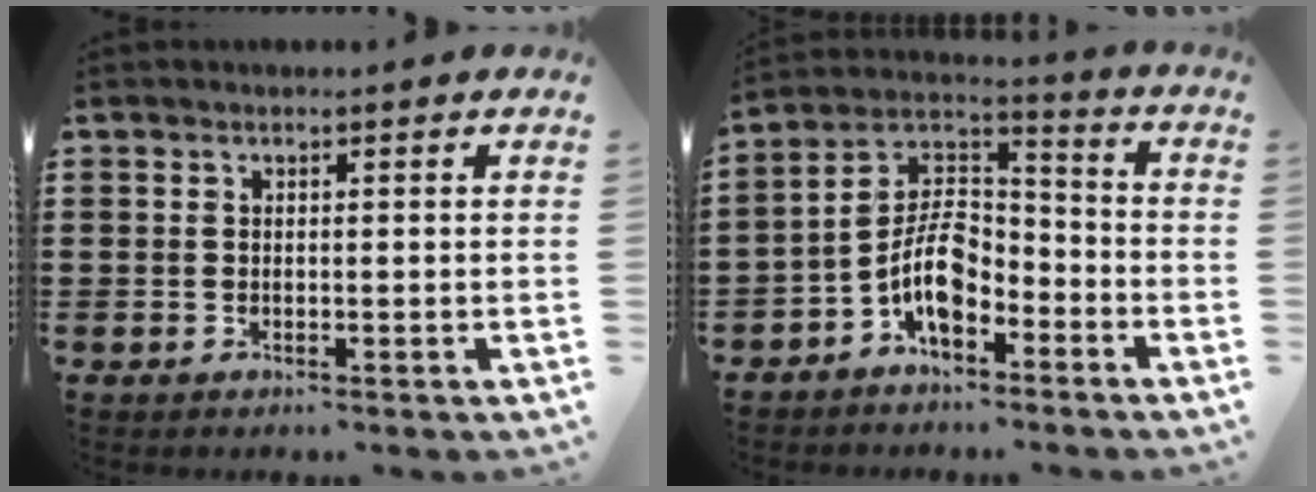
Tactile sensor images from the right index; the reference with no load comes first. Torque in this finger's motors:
{"motor_torque": [2.14, 0.00, 1.05, 0.21]}